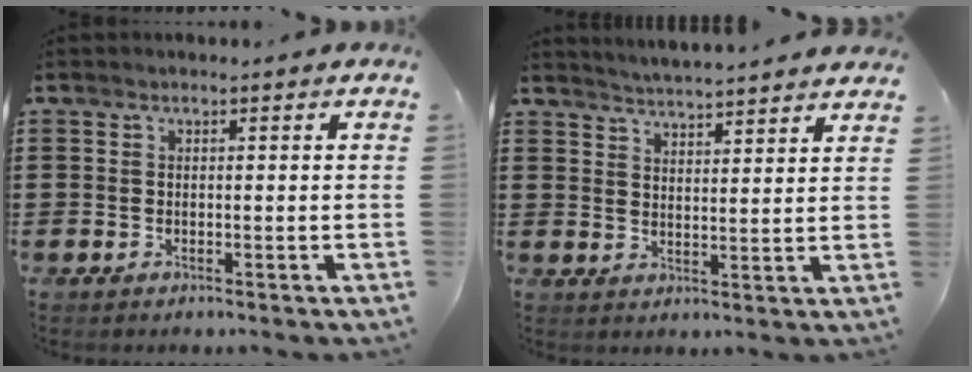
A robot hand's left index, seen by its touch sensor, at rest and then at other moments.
{"total": 3.9, "force": [3.8, -0.7, -0.1], "torque": [-0.011, -0.022, 0.068]}